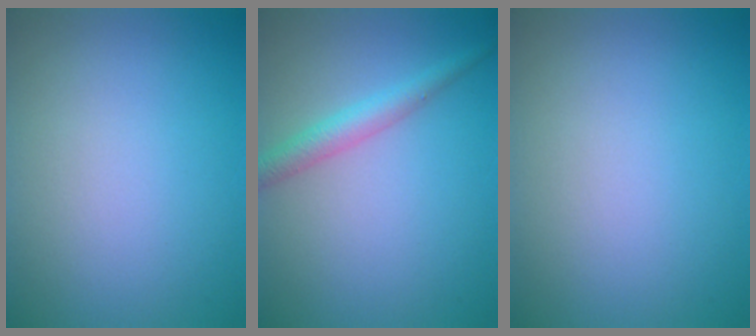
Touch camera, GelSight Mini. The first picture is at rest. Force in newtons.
{"total": 2.4, "press": 2.4, "slide": 0.1}
{"total": 0.0}